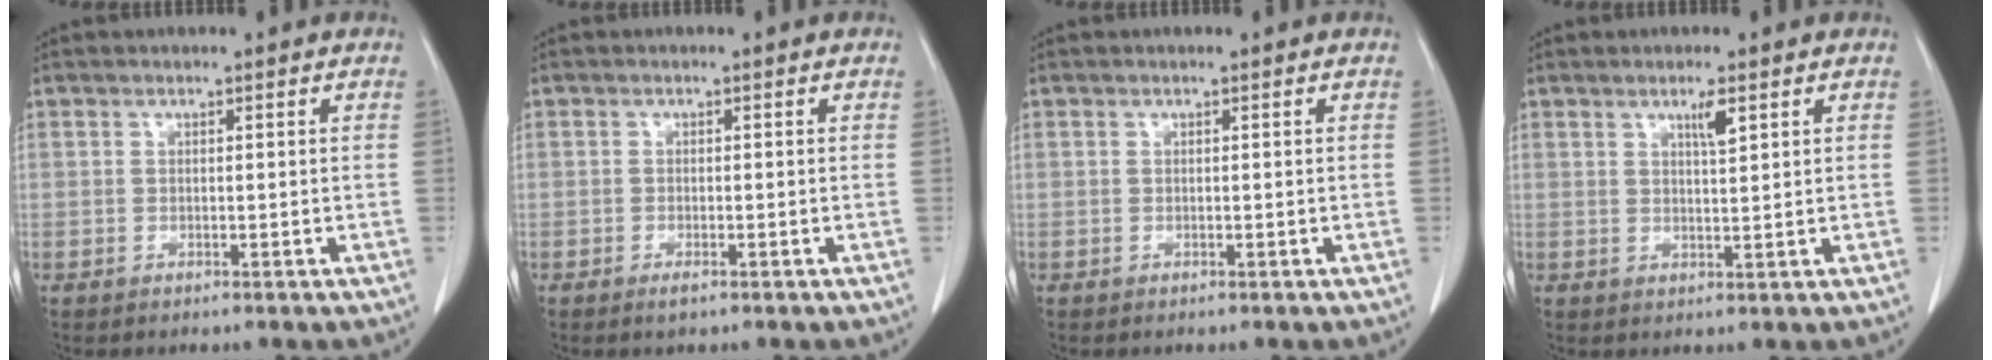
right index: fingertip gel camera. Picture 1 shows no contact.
{"total": 1.1, "force": [-0.8, 0.2, 0.7], "torque": [-0.013, -0.002, -0.011]}
{"total": 0.0}
{"total": 2.6, "force": [1.4, 0.2, 2.2], "torque": [-0.039, -0.003, 0.026]}